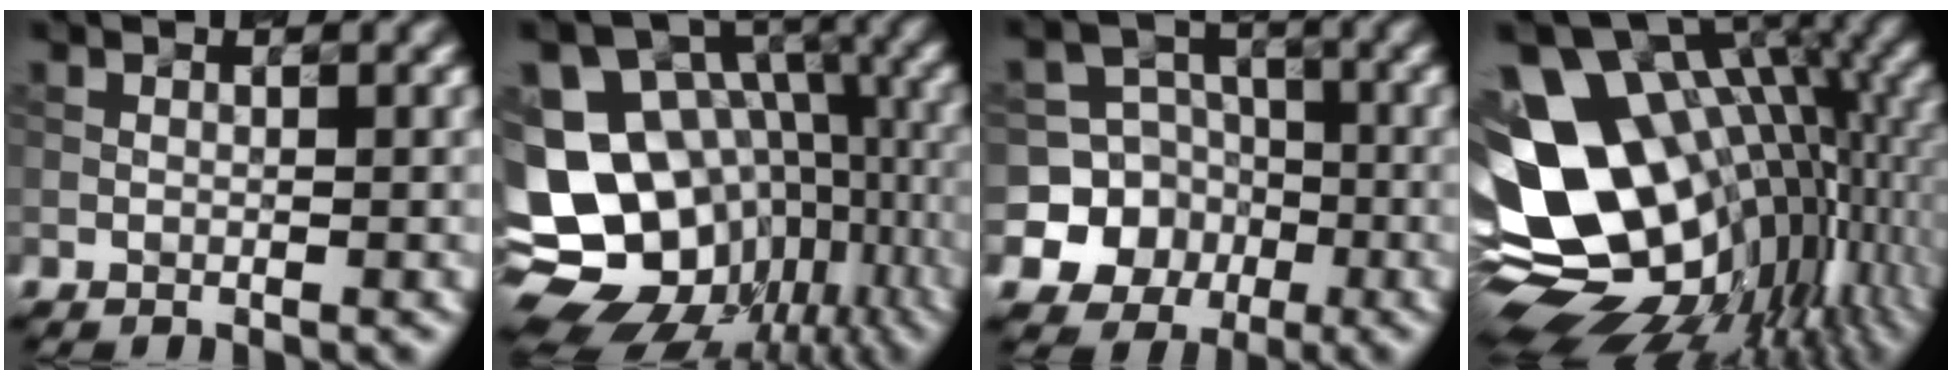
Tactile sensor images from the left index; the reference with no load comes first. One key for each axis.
{"total": 17.5, "fx": -5.2, "fy": 14.1, "fz": 8.9, "tx": -0.178, "ty": -0.010, "tz": -0.046}
{"total": 9.4, "fx": -3.1, "fy": 8.8, "fz": 0.9, "tx": -0.033, "ty": -0.001, "tz": -0.062}
{"total": 17.3, "fx": -1.1, "fy": 11.2, "fz": 13.1, "tx": -0.221, "ty": -0.016, "tz": 0.015}